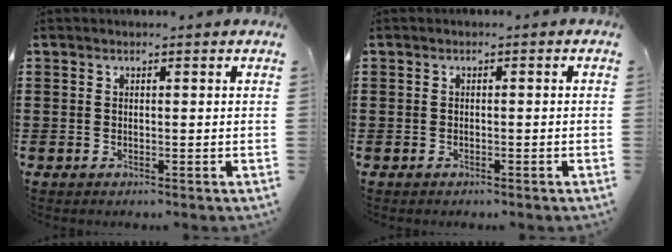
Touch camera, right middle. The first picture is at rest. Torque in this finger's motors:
{"motor_torque": [0.04, 0.04, 0.03, 0.01]}